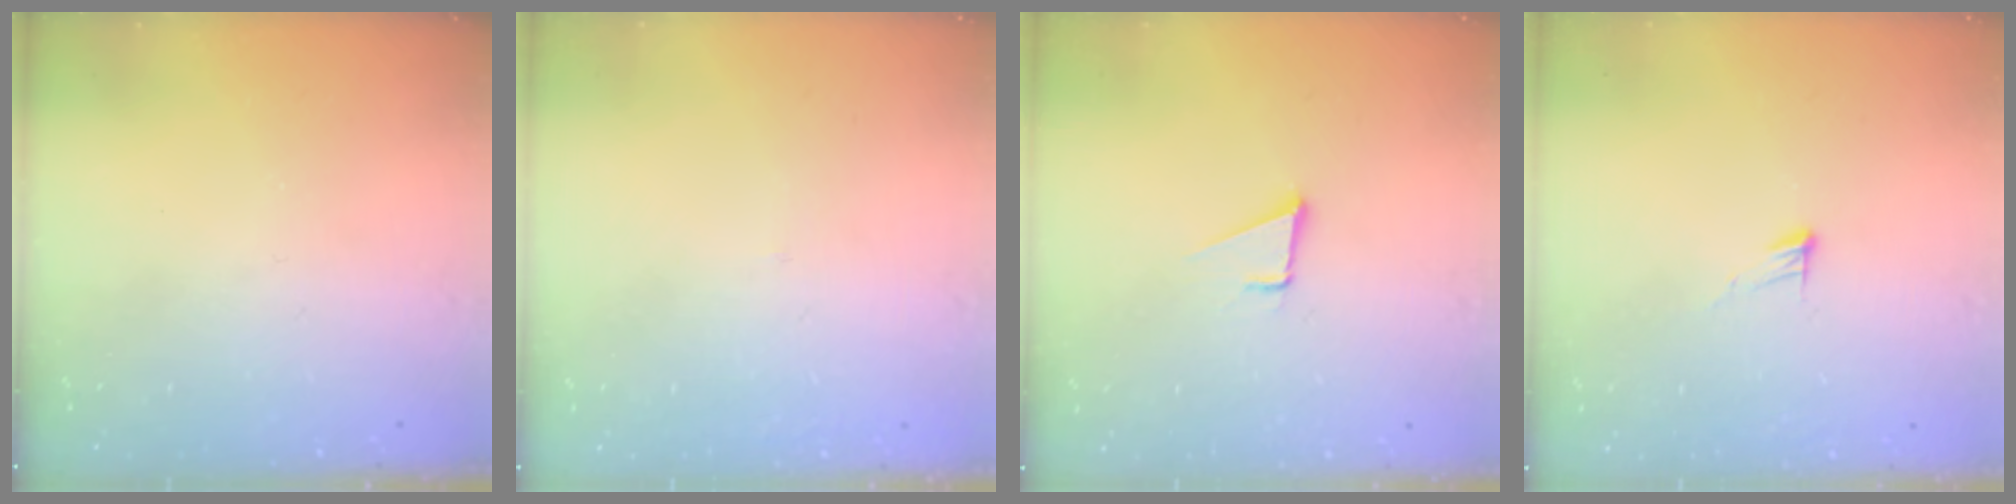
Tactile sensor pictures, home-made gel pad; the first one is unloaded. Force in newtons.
{"total": 1.5, "press": 1.5, "slide": 0.1}
{"total": 3.4, "press": 2.6, "slide": 2.2}
{"total": 4.2, "press": 4.2, "slide": 0.4}